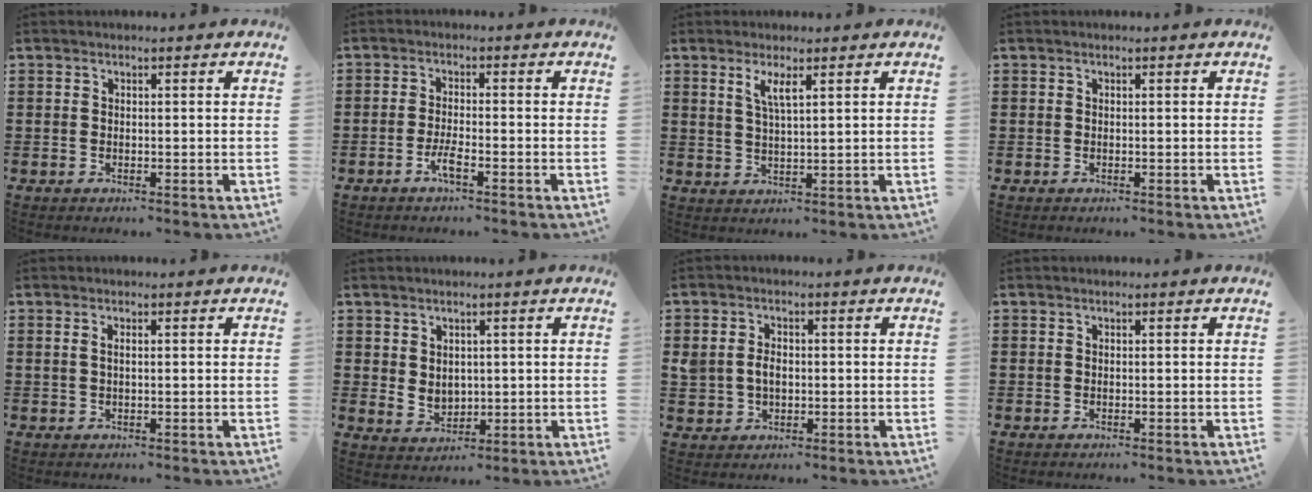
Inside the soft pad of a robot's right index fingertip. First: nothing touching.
{"total": 2.9, "force": [-1.6, 0.3, 2.4], "torque": [-0.055, -0.005, -0.032]}
{"total": 3.2, "force": [1.6, 0.6, 2.7], "torque": [-0.058, 0.001, 0.027]}
{"total": 0.0}
{"total": 1.0, "force": [0.2, 0.2, 0.9], "torque": [-0.018, 0.002, 0.003]}
{"total": 2.9, "force": [1.8, 2.2, 0.7], "torque": [-0.015, 0.001, 0.032]}
{"total": 3.4, "force": [0.1, 2.7, 2.1], "torque": [-0.054, 0.007, -0.003]}
{"total": 0.0}